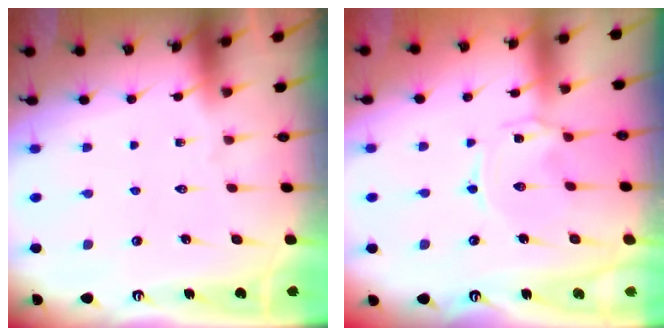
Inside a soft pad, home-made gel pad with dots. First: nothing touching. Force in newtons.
{"total": 0.0}